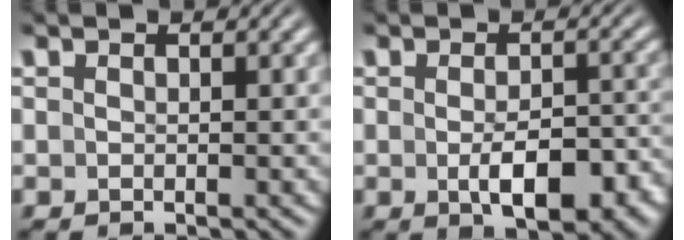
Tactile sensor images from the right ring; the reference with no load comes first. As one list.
[{"total": 5.3, "force": [-2.2, 2.2, 4.3], "torque": [-0.057, -0.016, -0.028]}]